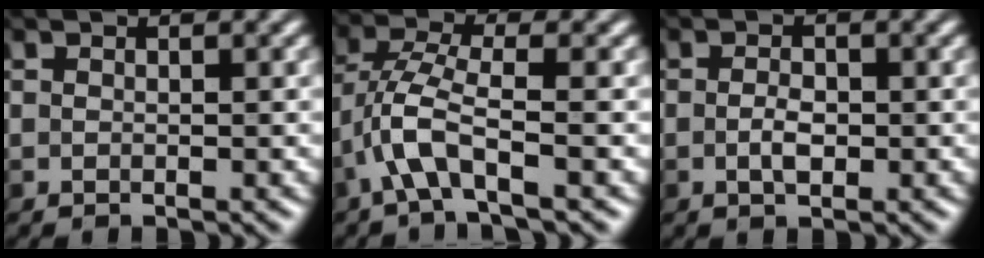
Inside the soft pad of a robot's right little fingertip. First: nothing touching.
{"total": 3.8, "force": [-2.0, 0.5, 3.3], "torque": [-0.075, 0.013, -0.044]}
{"total": 1.5, "force": [-0.5, 0.7, 1.3], "torque": [-0.025, 0.002, -0.008]}